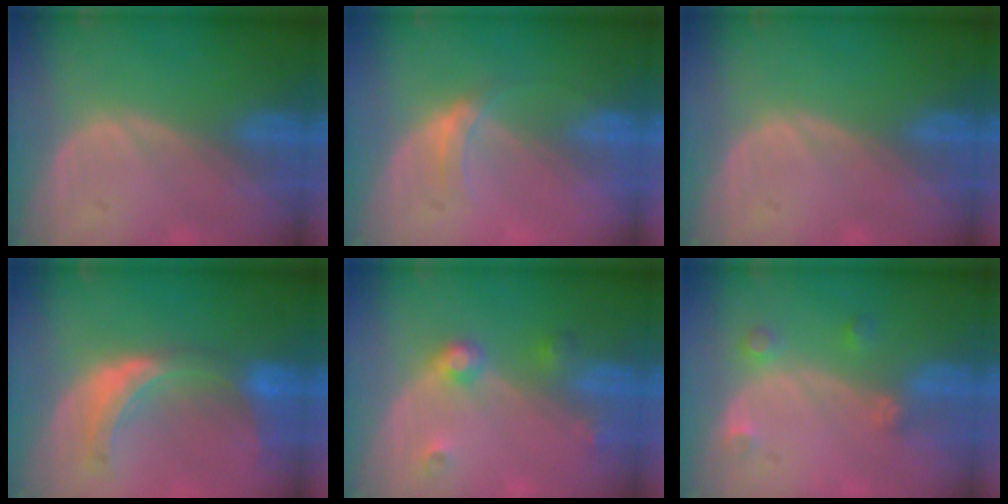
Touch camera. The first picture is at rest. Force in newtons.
{"total": 2.9, "press": 2.5, "slide": 1.5}
{"total": 0.0}
{"total": 7.8, "press": 6.9, "slide": 3.5}
{"total": 3.8, "press": 3.5, "slide": 1.5}
{"total": 2.6, "press": 2.5, "slide": 0.5}